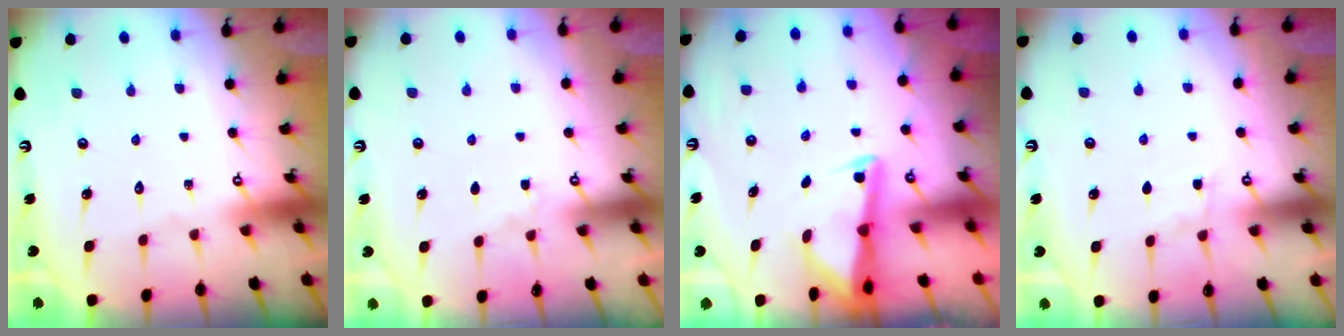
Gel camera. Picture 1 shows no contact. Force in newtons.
{"total": 2.8, "press": 2.8, "slide": 0.5}
{"total": 3.0, "press": 3.0, "slide": 0.3}
{"total": 3.2, "press": 3.2, "slide": 0.5}